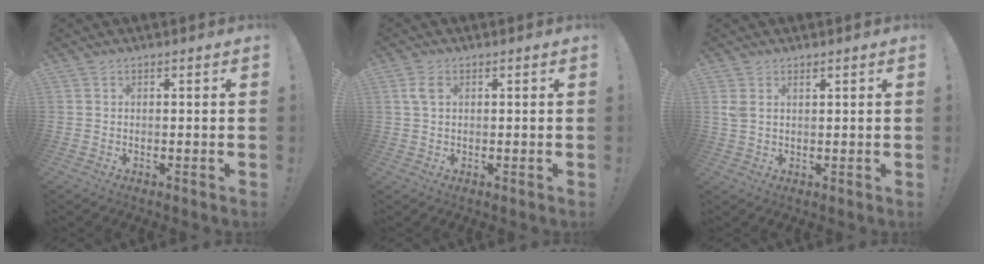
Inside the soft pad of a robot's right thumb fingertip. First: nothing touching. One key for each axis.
{"total": 3.5, "fx": 1.3, "fy": 1.9, "fz": 2.6, "tx": -0.045, "ty": 0.001, "tz": 0.023}
{"total": 2.5, "fx": 1.5, "fy": 1.2, "fz": 1.6, "tx": -0.030, "ty": -0.002, "tz": 0.028}